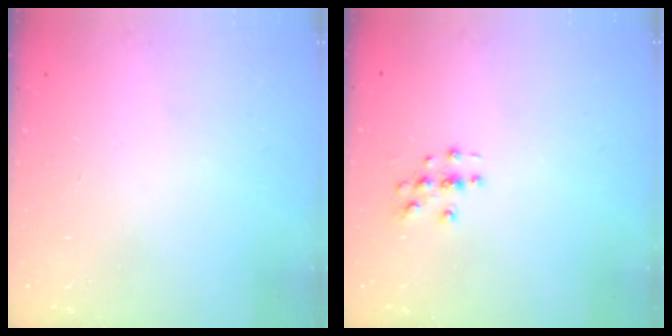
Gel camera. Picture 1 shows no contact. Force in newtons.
{"total": 2.8, "press": 2.8, "slide": 0.3}